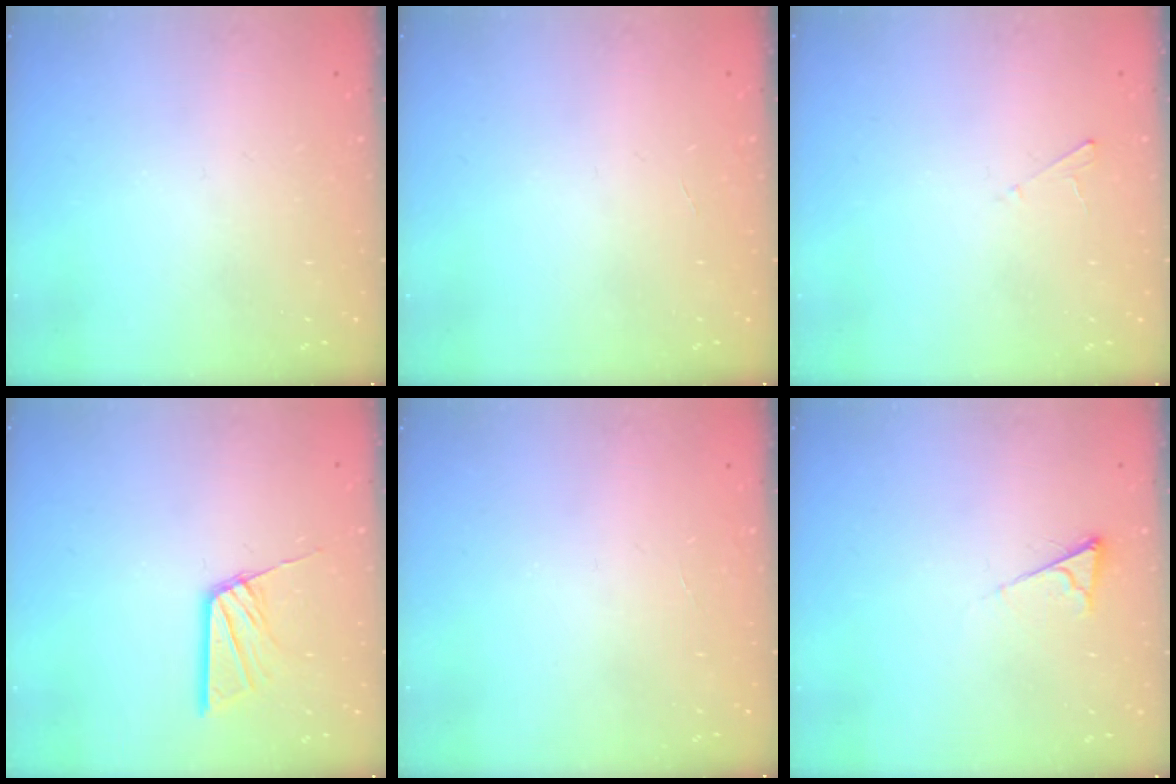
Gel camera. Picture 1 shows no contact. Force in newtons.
{"total": 0.0}
{"total": 2.0, "press": 2.0, "slide": 0.2}
{"total": 10.9, "press": 10.9, "slide": 1.0}
{"total": 0.0}
{"total": 4.2, "press": 4.2, "slide": 0.4}